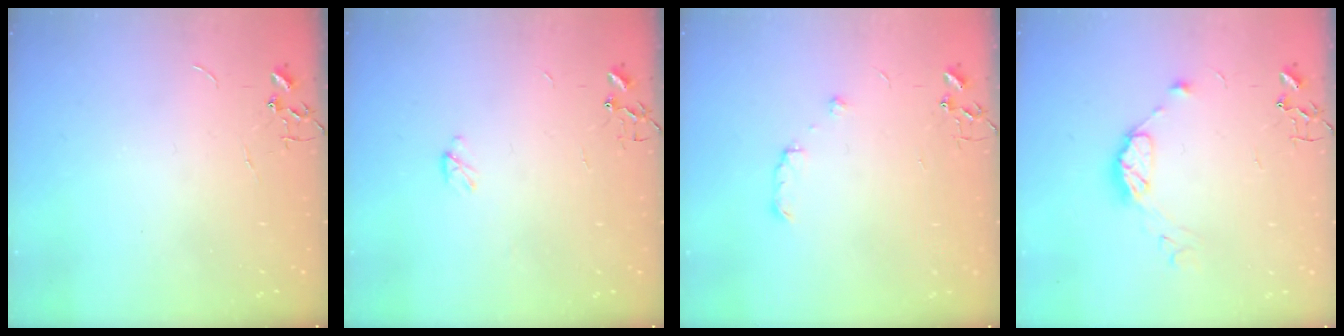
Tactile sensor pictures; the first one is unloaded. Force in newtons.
{"total": 2.9, "press": 2.9, "slide": 0.4}
{"total": 5.8, "press": 5.8, "slide": 0.8}
{"total": 9.4, "press": 9.4, "slide": 0.8}